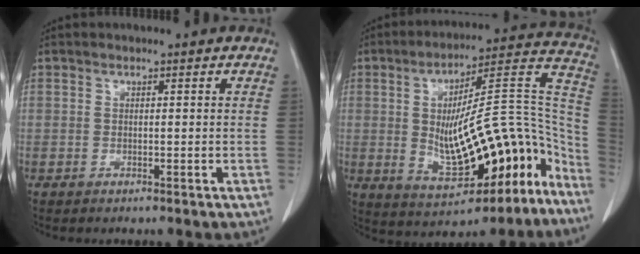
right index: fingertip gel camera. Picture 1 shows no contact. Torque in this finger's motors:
{"motor_torque": [1.67, -0.47, 0.97, 0.21]}